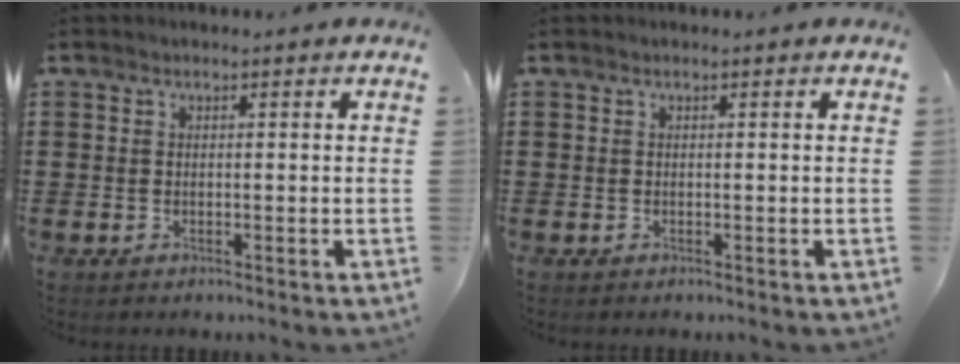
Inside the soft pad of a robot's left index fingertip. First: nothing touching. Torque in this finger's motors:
{"motor_torque": [0.00, 0.00, 0.00, 0.00]}